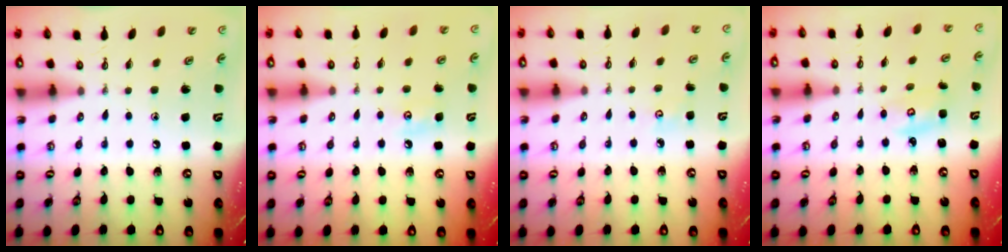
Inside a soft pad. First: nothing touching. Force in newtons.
{"total": 5.6, "press": 5.6, "slide": 0.6}
{"total": 2.8, "press": 2.8, "slide": 0.3}
{"total": 2.8, "press": 2.8, "slide": 0.3}